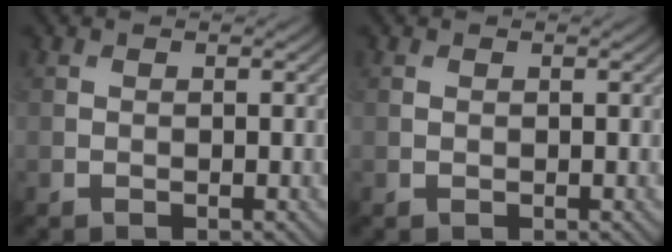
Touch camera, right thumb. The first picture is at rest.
{"total": 0.0}